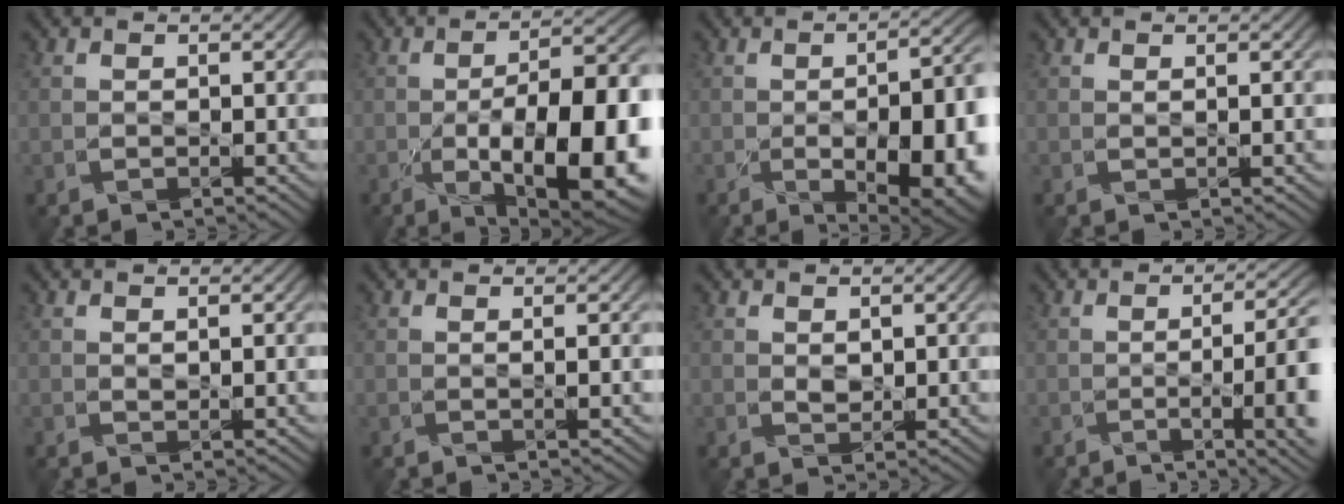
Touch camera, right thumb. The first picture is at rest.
{"total": 16.9, "force": [-5.9, 6.3, 14.6], "torque": [-0.217, -0.011, -0.084]}
{"total": 15.1, "force": [-5.2, 6.4, 12.6], "torque": [-0.156, -0.013, -0.054]}
{"total": 0.7, "force": [0.3, -0.2, 0.6], "torque": [-0.015, 0.002, 0.004]}
{"total": 0.8, "force": [0.2, 0.2, 0.7], "torque": [-0.019, 0.001, 0.004]}
{"total": 1.8, "force": [-0.2, -0.2, 1.7], "torque": [-0.031, 0.008, -0.007]}
{"total": 1.3, "force": [0.4, 0.9, 0.8], "torque": [-0.023, -0.002, 0.008]}
{"total": 10.7, "force": [-2.5, 3.4, 9.9], "torque": [-0.106, 0.010, -0.040]}